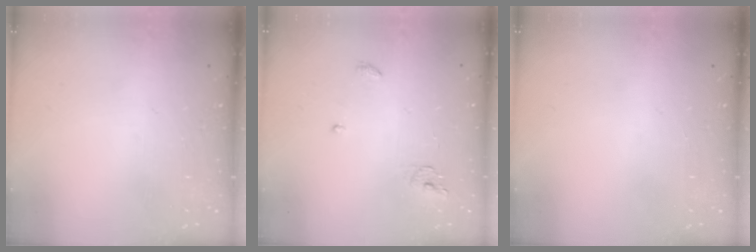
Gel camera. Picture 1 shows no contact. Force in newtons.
{"total": 4.2, "press": 4.1, "slide": 0.3}
{"total": 0.0}